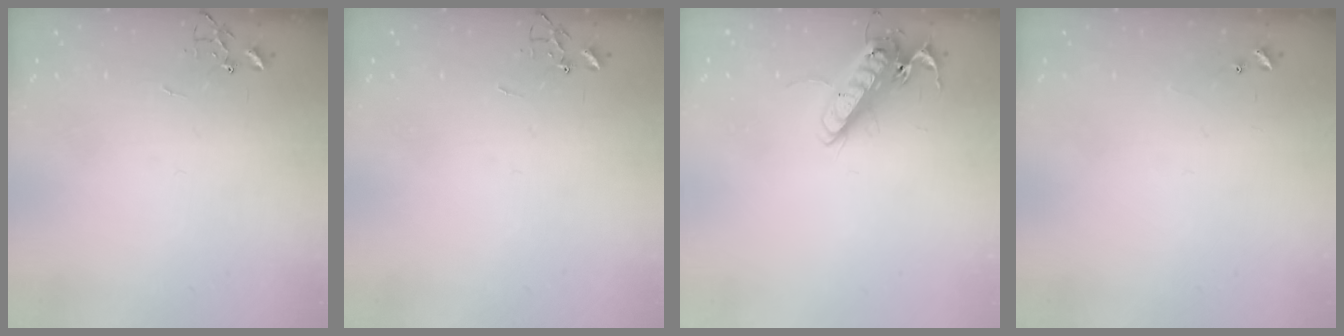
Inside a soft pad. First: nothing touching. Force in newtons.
{"total": 0.0}
{"total": 15.0, "press": 14.7, "slide": 2.5}
{"total": 3.7, "press": 3.6, "slide": 0.4}